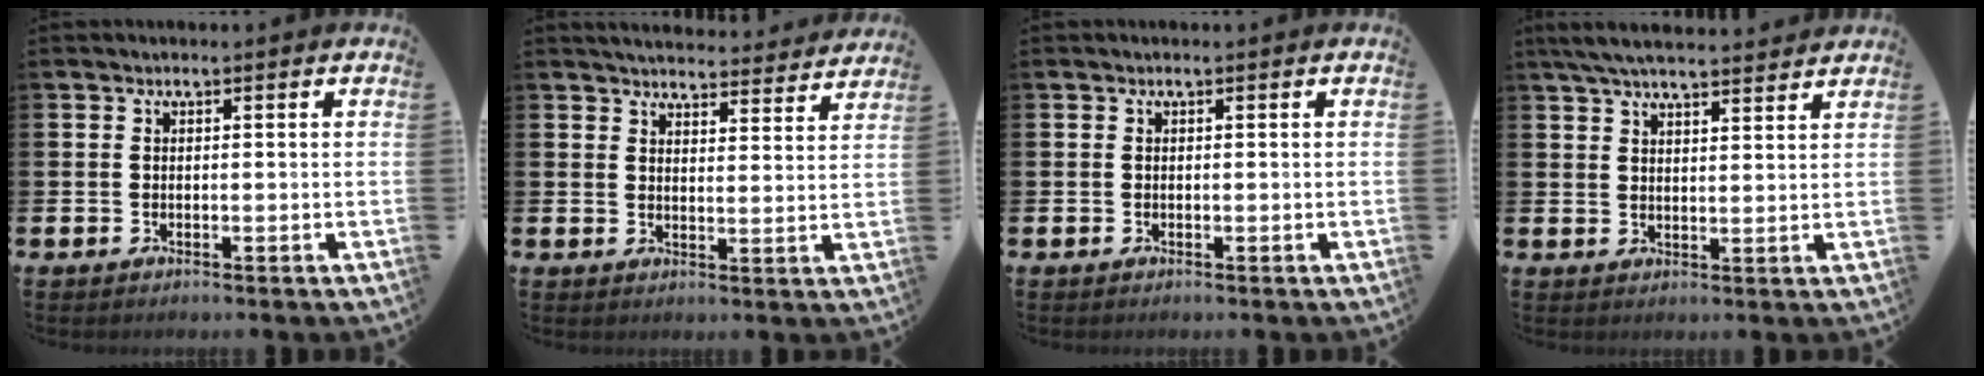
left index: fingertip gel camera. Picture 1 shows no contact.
{"total": 4.6, "force": [4.6, 0.5, 0.3], "torque": [-0.008, -0.036, 0.079]}
{"total": 0.0}
{"total": 5.7, "force": [5.3, 0.7, 1.8], "torque": [-0.046, -0.018, 0.097]}